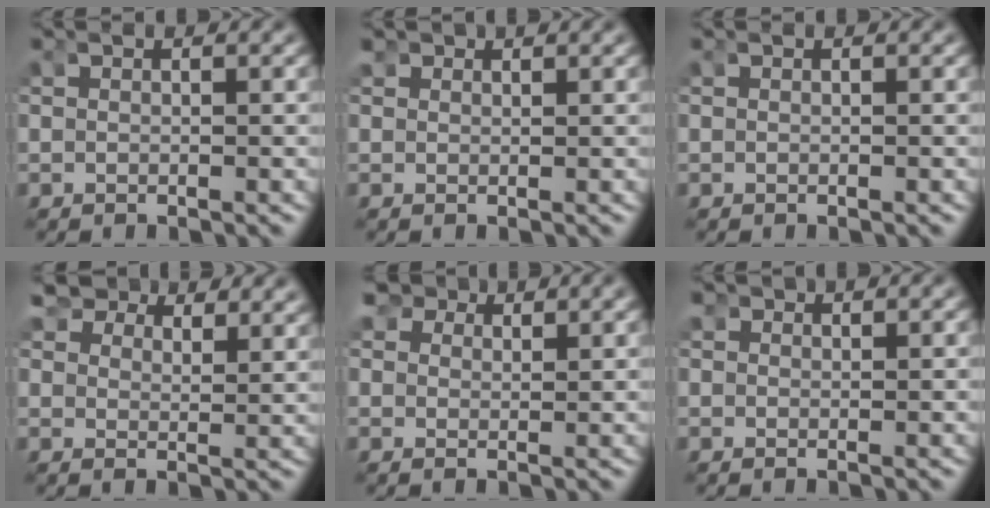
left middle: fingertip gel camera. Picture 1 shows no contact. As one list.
[{"total": 0.7, "force": [0.7, 0.0, 0.1], "torque": [-0.002, 0.000, 0.019]}, {"total": 0.0}, {"total": 5.2, "force": [4.7, 1.4, 1.8], "torque": [-0.030, -0.003, 0.079]}, {"total": 3.2, "force": [2.6, 1.4, 1.3], "torque": [-0.024, 0.001, 0.043]}, {"total": 0.6, "force": [0.5, 0.3, 0.1], "torque": [-0.006, -0.002, 0.014]}]